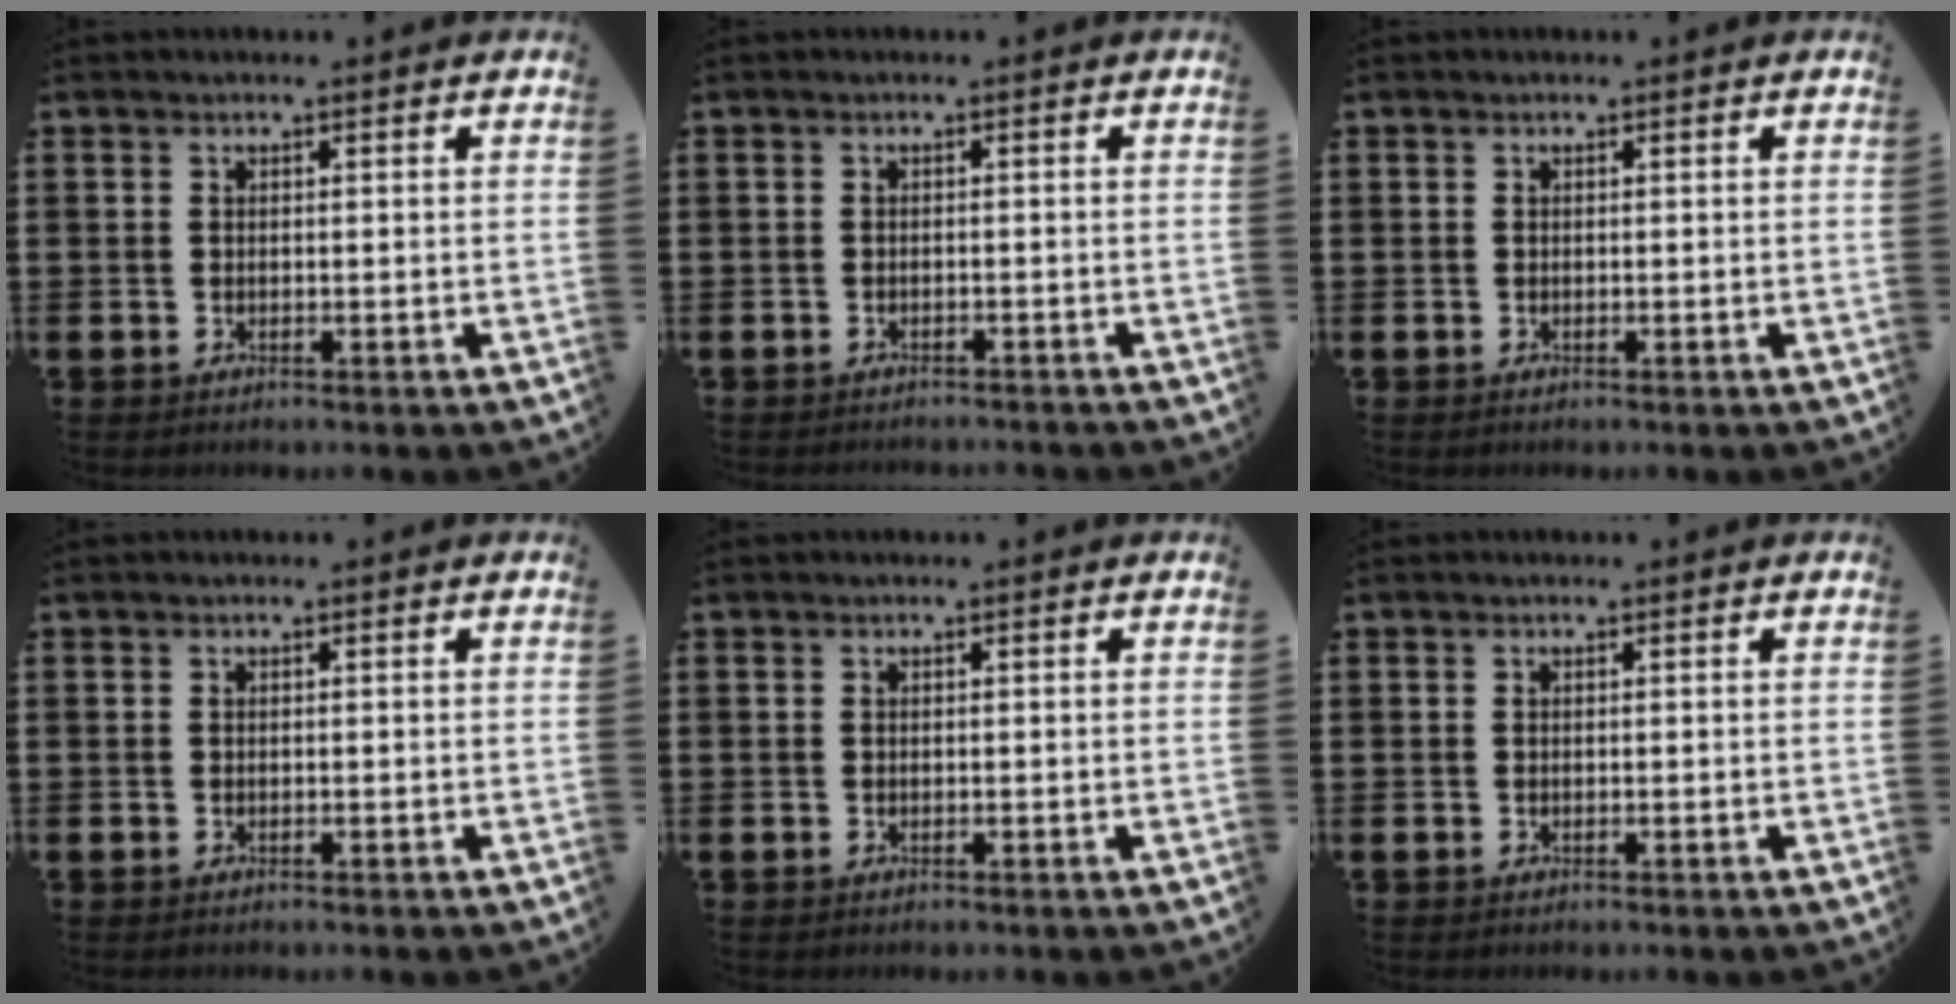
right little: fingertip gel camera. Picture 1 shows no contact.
{"total": 0.7, "force": [-0.7, -0.1, -0.1], "torque": [0.000, 0.000, -0.016]}
{"total": 0.0}
{"total": 0.0}
{"total": 0.0}
{"total": 0.0}